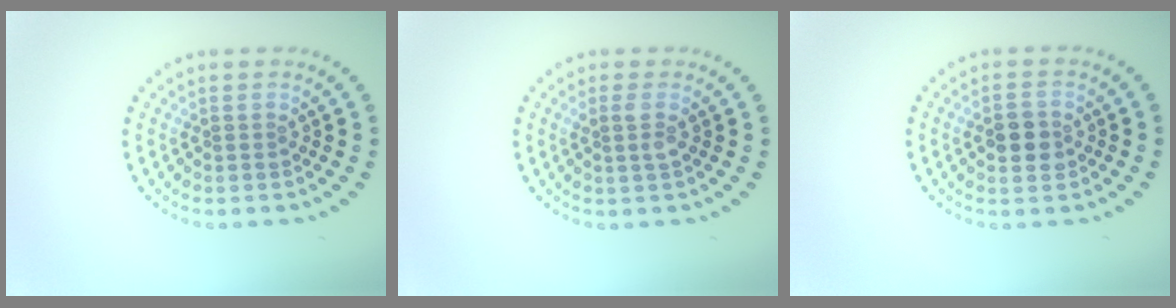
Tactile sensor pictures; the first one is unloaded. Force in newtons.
{"total": 1.3, "press": 1.1, "slide": 0.6}
{"total": 2.8, "press": 2.8, "slide": 0.1}